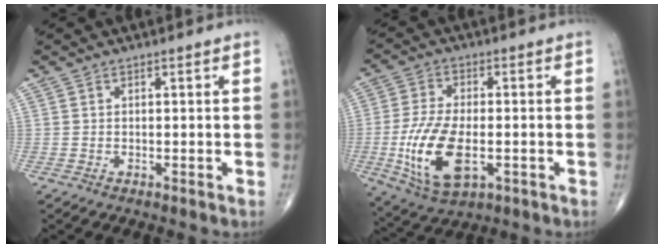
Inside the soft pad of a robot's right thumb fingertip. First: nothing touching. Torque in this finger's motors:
{"motor_torque": [0.24, 0.28, 1.49, 0.05, 0.16]}